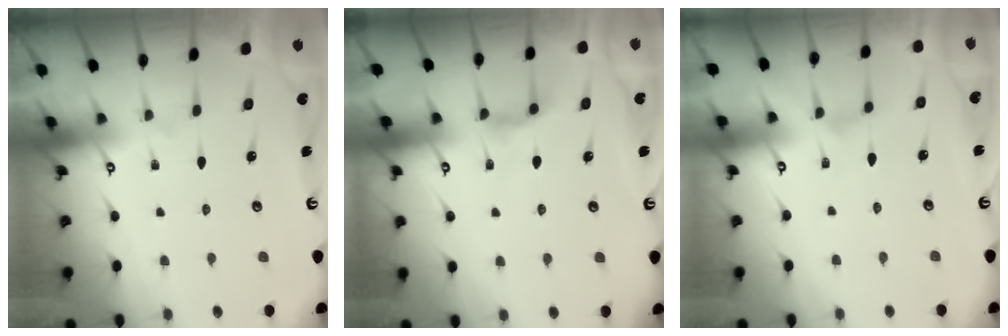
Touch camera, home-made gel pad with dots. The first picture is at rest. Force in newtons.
{"total": 3.7, "press": 3.6, "slide": 0.6}
{"total": 0.0}